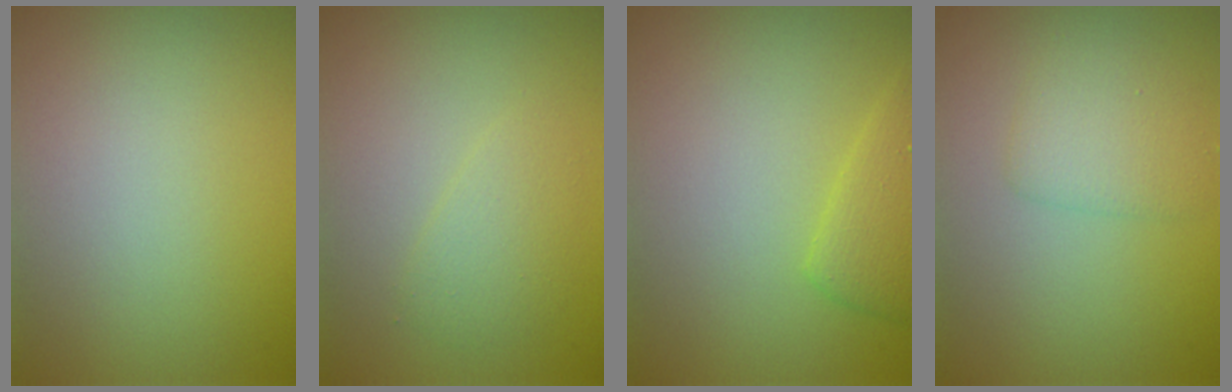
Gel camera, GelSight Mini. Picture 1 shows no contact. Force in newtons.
{"total": 1.8, "press": 1.8, "slide": 0.2}
{"total": 2.5, "press": 2.5, "slide": 0.2}
{"total": 2.3, "press": 2.3, "slide": 0.1}